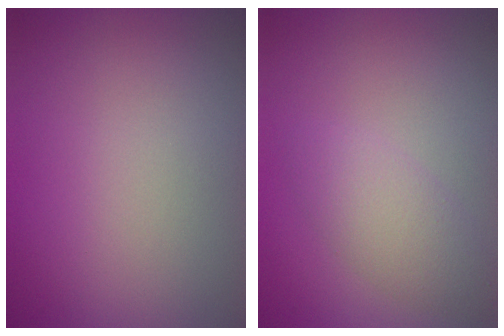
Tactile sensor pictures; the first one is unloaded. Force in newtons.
{"total": 2.7, "press": 2.7, "slide": 0.0}